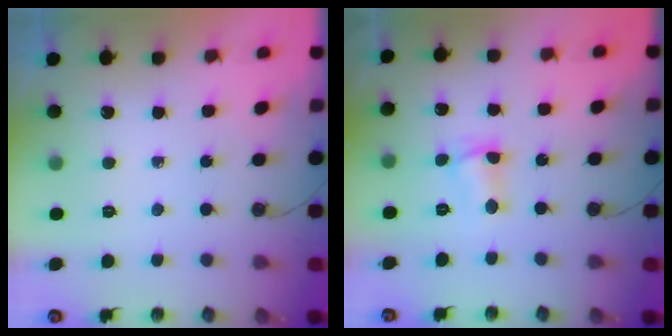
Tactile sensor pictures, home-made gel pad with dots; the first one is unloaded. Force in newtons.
{"total": 4.0, "press": 3.2, "slide": 2.4}